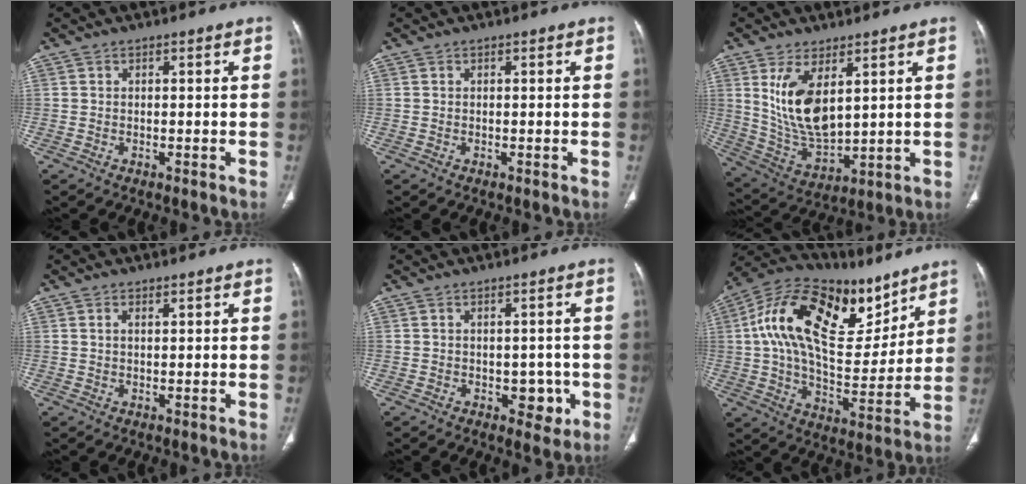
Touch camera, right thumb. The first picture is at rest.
{"total": 0.0}
{"total": 12.7, "force": [4.3, 6.1, 10.2], "torque": [-0.184, -0.029, 0.103]}
{"total": 1.2, "force": [0.7, 0.5, 0.9], "torque": [-0.020, 0.001, 0.013]}
{"total": 4.3, "force": [-1.1, 3.0, 2.8], "torque": [-0.005, 0.004, -0.009]}
{"total": 25.6, "force": [11.4, 13.1, 18.8], "torque": [-0.292, -0.019, 0.195]}